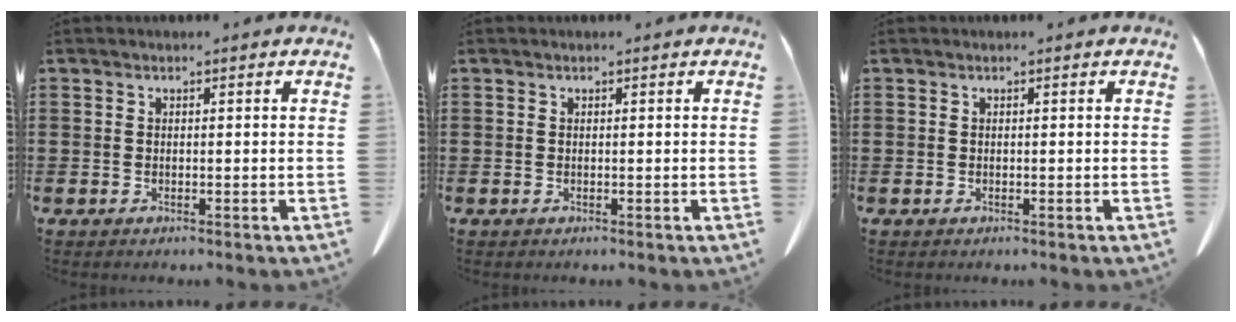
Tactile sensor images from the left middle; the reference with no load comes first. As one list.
[{"total": 0.0}, {"total": 0.0}]